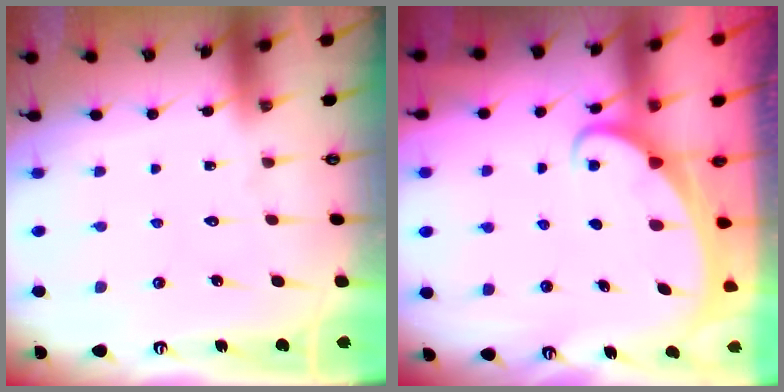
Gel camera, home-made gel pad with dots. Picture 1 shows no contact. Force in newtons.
{"total": 2.0, "press": 2.0, "slide": 0.2}